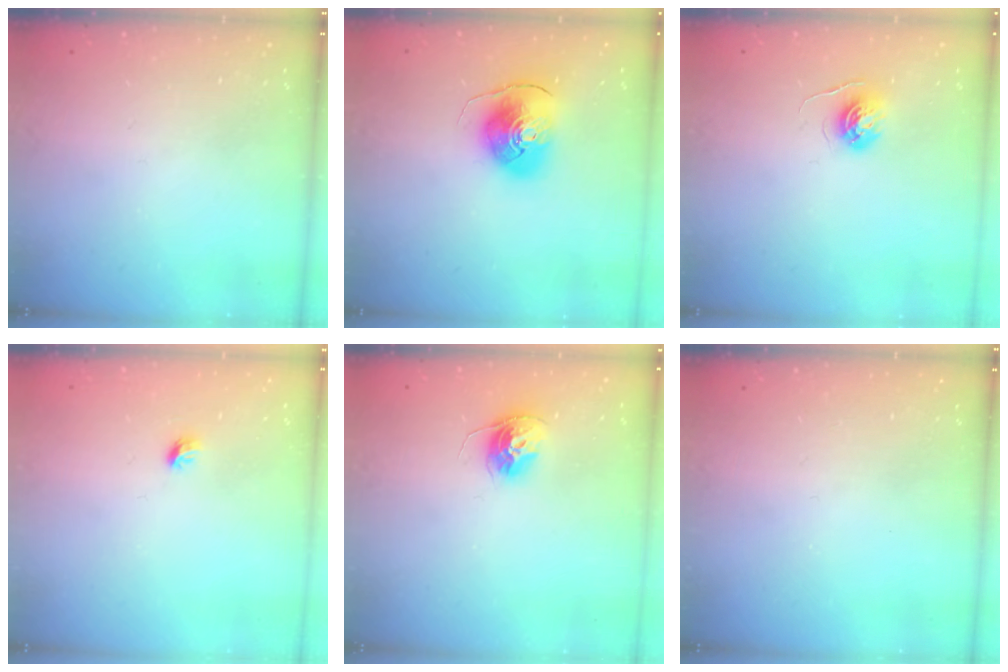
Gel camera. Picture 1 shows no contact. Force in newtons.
{"total": 10.2, "press": 10.1, "slide": 1.5}
{"total": 4.3, "press": 4.3, "slide": 0.5}
{"total": 4.2, "press": 4.1, "slide": 1.0}
{"total": 11.4, "press": 11.4, "slide": 1.0}
{"total": 0.0}